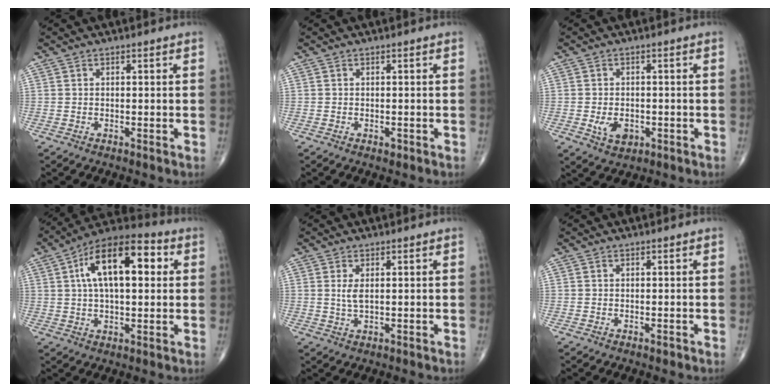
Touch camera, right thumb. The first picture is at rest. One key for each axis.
{"total": 0.8, "fx": -0.3, "fy": 0.5, "fz": 0.5, "tx": -0.008, "ty": -0.002, "tz": -0.003}
{"total": 4.6, "fx": -1.3, "fy": 3.1, "fz": 3.1, "tx": -0.046, "ty": -0.001, "tz": -0.014}
{"total": 17.0, "fx": 4.1, "fy": 8.0, "fz": 14.4, "tx": -0.221, "ty": 0.025, "tz": 0.058}
{"total": 2.6, "fx": 0.6, "fy": 1.1, "fz": 2.3, "tx": -0.049, "ty": -0.004, "tz": 0.016}
{"total": 0.5, "fx": -0.3, "fy": 0.3, "fz": 0.3, "tx": -0.004, "ty": 0.000, "tz": -0.005}